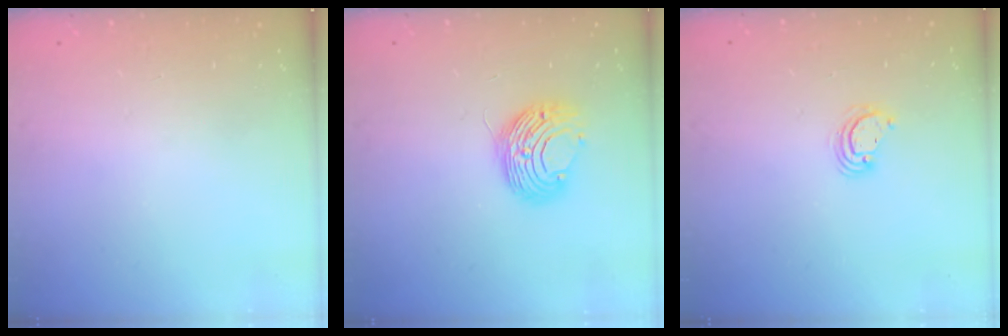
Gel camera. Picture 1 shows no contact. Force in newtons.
{"total": 9.3, "press": 9.3, "slide": 0.3}
{"total": 3.7, "press": 3.7, "slide": 0.3}